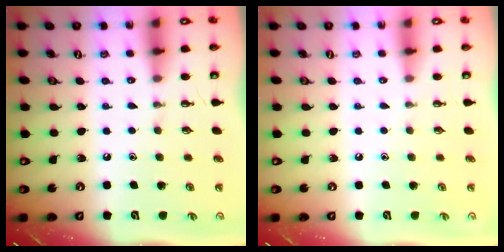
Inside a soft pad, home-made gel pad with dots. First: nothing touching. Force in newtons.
{"total": 0.0}